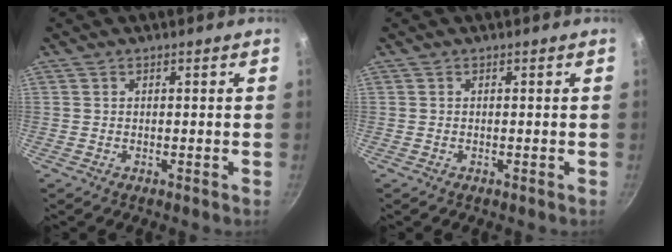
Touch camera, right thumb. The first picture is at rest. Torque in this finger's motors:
{"motor_torque": [0.20, -0.05, 0.30, -0.16, -0.03]}